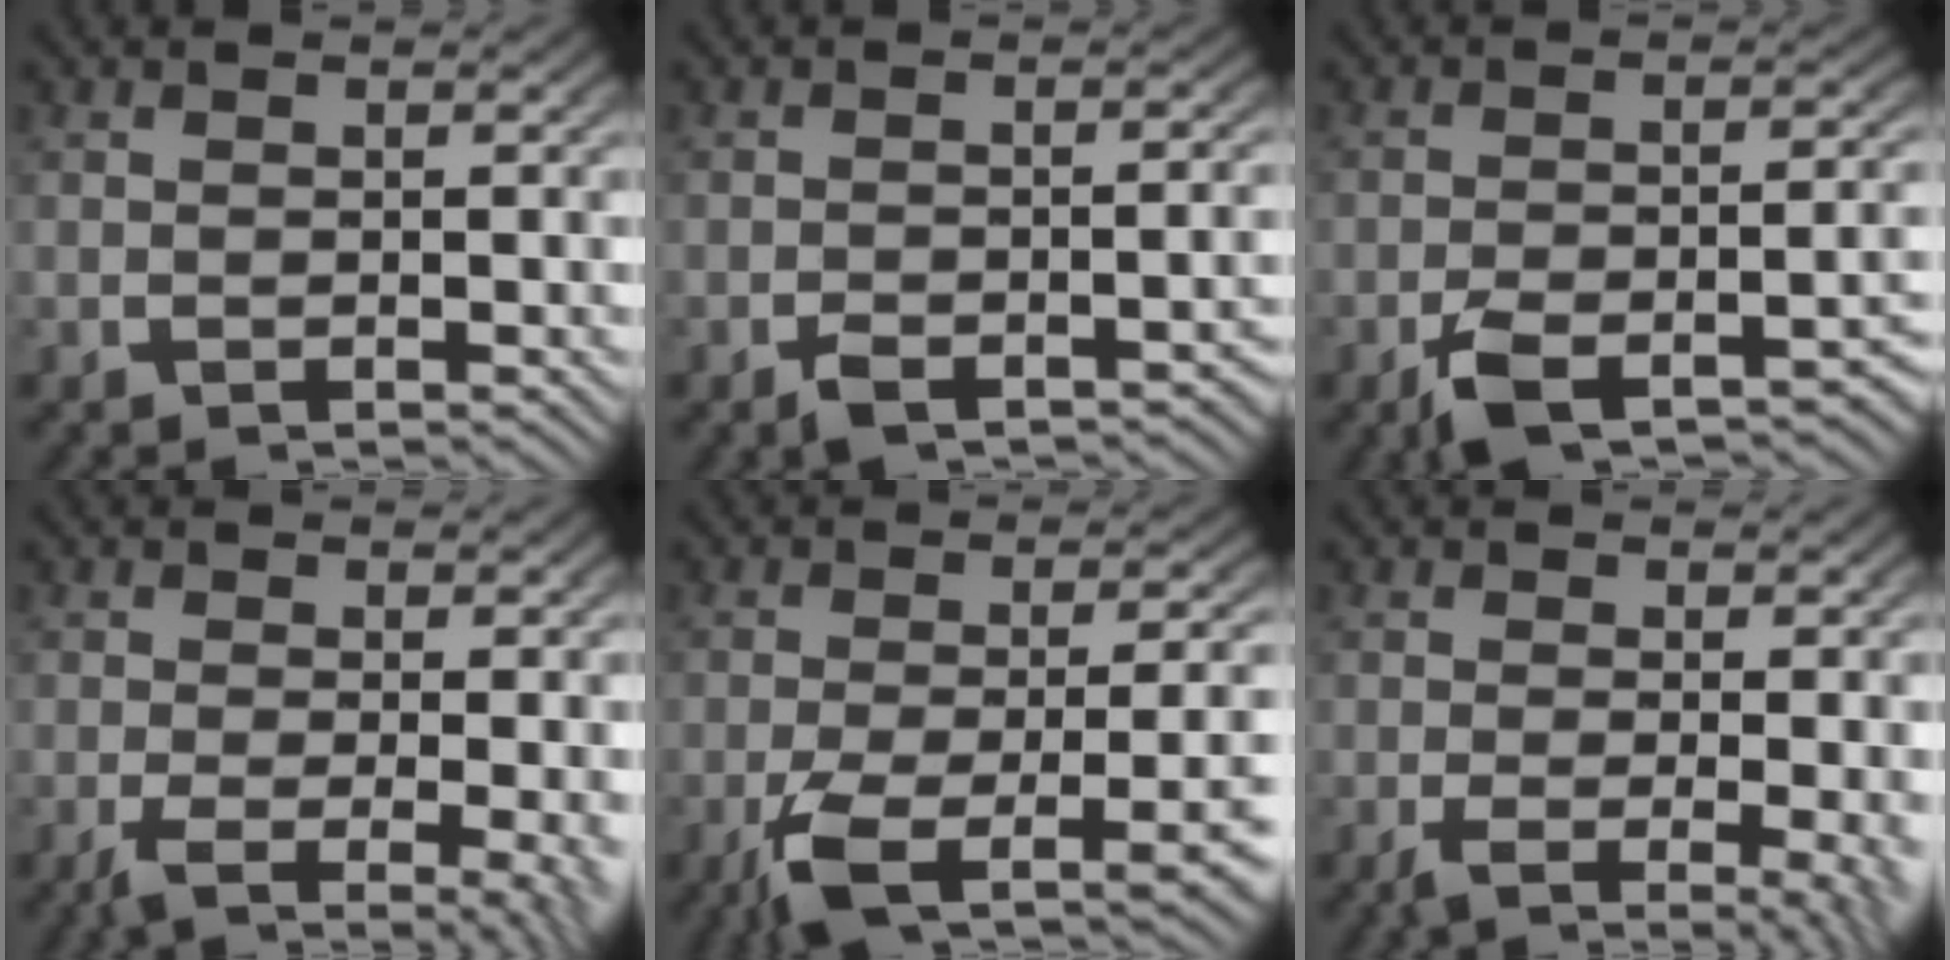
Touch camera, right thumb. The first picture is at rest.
{"total": 2.7, "force": [-2.3, 0.6, 1.2], "torque": [-0.023, -0.003, -0.036]}
{"total": 5.4, "force": [-3.9, 1.8, 3.3], "torque": [-0.060, -0.012, -0.058]}
{"total": 5.5, "force": [-2.0, 2.4, 4.5], "torque": [-0.077, -0.037, -0.018]}
{"total": 9.2, "force": [-4.3, 4.2, 7.0], "torque": [-0.137, -0.030, -0.049]}
{"total": 4.9, "force": [-1.7, 2.0, 4.1], "torque": [-0.065, -0.034, -0.014]}